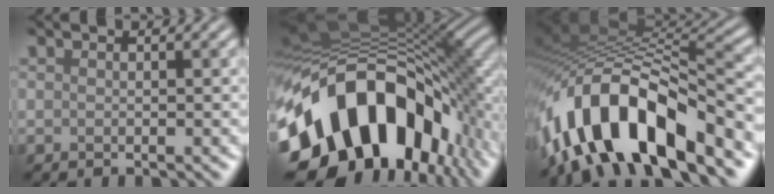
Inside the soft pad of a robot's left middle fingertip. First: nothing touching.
{"total": 17.6, "force": [-5.8, 11.2, 12.3], "torque": [-0.210, -0.010, -0.097]}
{"total": 12.7, "force": [-6.5, 5.4, 9.5], "torque": [-0.152, 0.011, -0.115]}